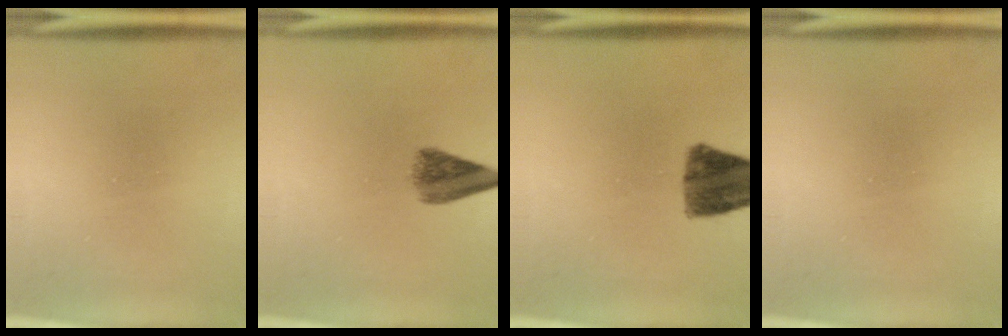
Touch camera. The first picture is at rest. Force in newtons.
{"total": 4.4}
{"total": 8.4}
{"total": 0.0}